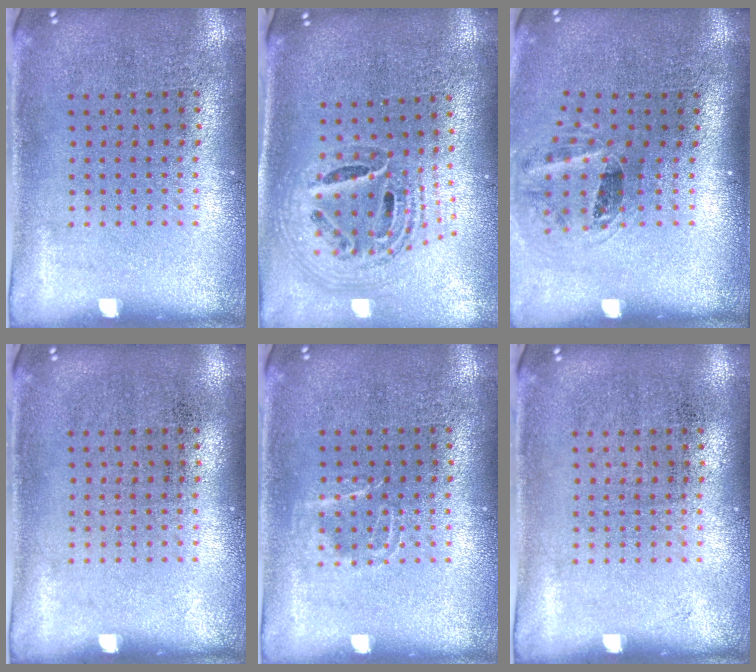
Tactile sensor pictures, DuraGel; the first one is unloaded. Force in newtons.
{"total": 1.6, "press": 1.4, "slide": 0.8}
{"total": 1.3, "press": 1.0, "slide": 0.9}
{"total": 0.0}
{"total": 1.1, "press": 1.0, "slide": 0.3}
{"total": 0.0}